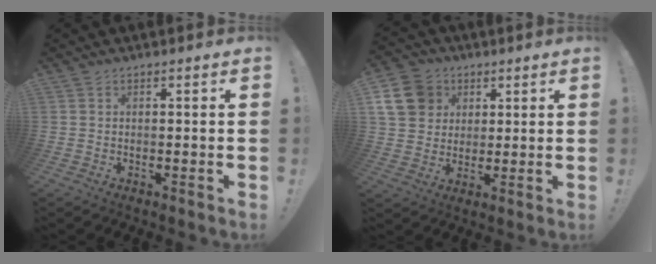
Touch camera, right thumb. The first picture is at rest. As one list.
[{"total": 13.6, "force": [4.7, 11.6, 5.4], "torque": [-0.074, -0.016, 0.097]}]